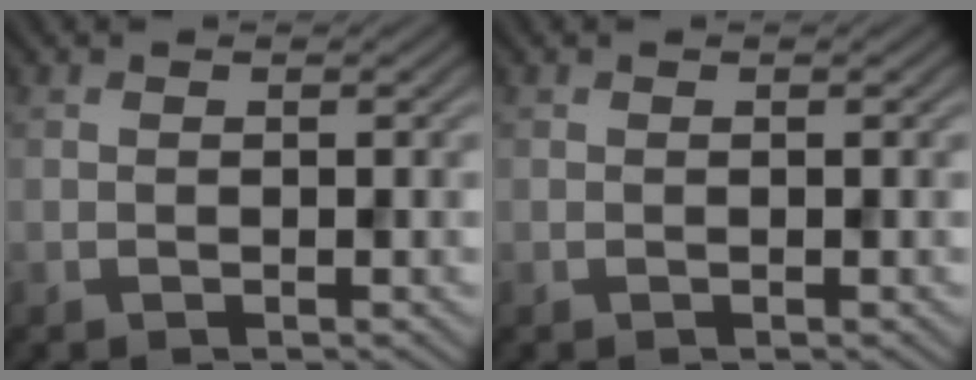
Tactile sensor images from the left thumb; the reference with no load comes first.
{"total": 0.0}